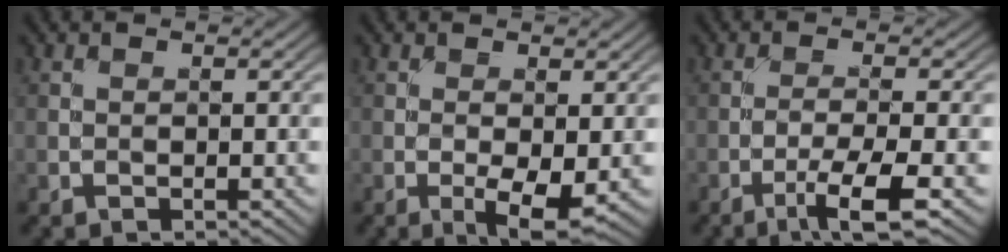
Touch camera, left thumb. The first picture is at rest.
{"total": 3.8, "force": [-1.0, 1.2, 3.5], "torque": [-0.062, -0.006, -0.015]}
{"total": 5.4, "force": [-3.0, 0.6, 4.5], "torque": [-0.077, 0.005, -0.057]}